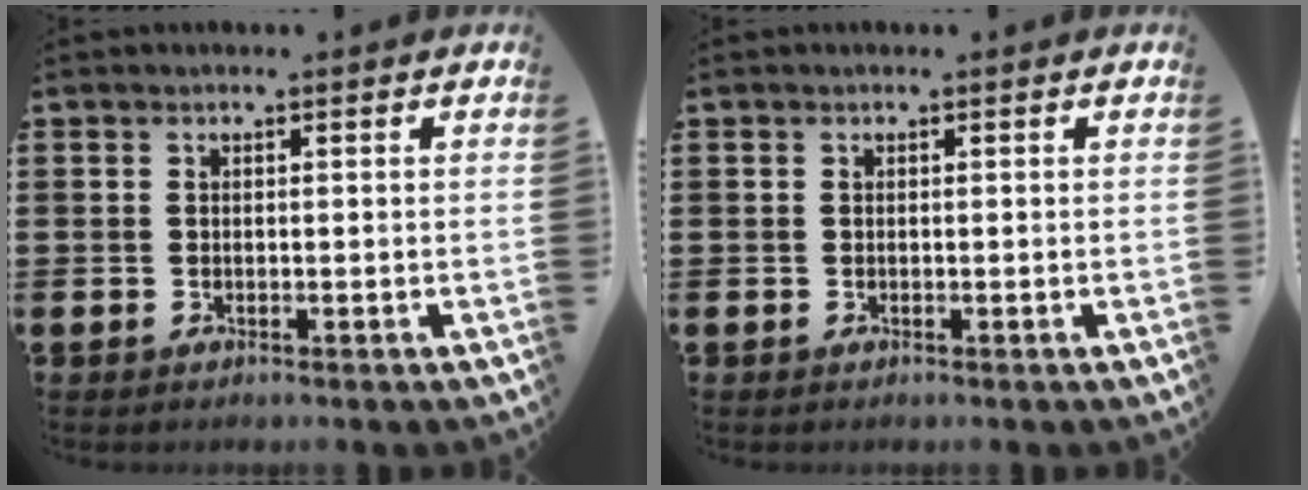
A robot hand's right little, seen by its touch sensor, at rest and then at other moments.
{"total": 0.0}